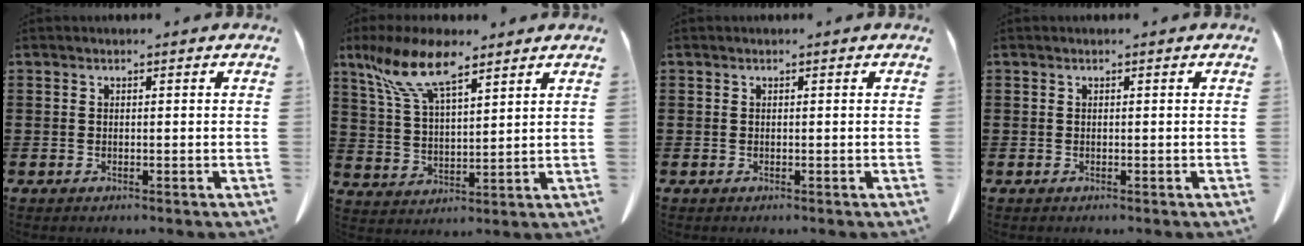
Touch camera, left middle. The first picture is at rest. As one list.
[{"total": 10.1, "force": [7.3, 3.1, 6.3], "torque": [-0.150, -0.018, 0.133]}, {"total": 0.0}, {"total": 0.0}]